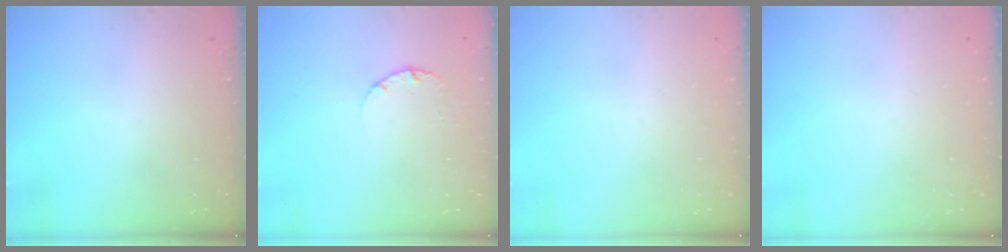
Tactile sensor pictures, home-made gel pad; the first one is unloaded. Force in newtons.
{"total": 2.6, "press": 2.6, "slide": 0.3}
{"total": 0.0}
{"total": 0.0}